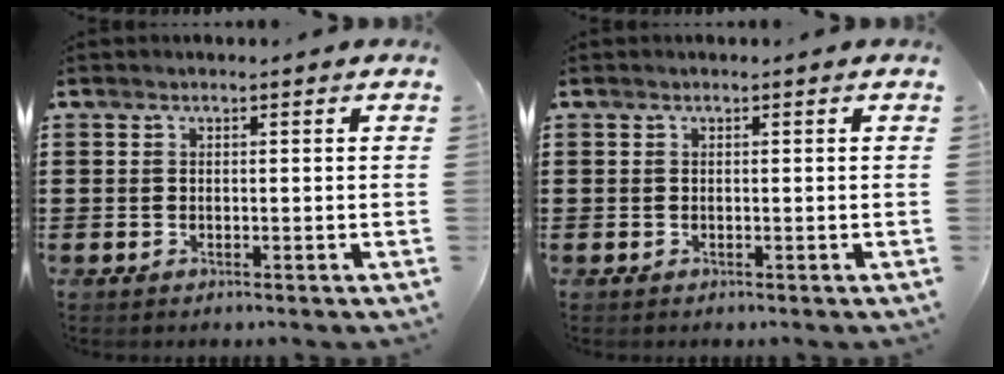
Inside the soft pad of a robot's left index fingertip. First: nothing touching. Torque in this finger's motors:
{"motor_torque": [-0.03, 0.03, 0.00, -0.01]}